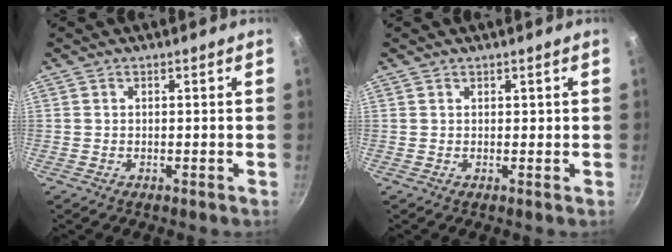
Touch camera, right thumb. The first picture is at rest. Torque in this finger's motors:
{"motor_torque": [-0.40, 0.24, -0.19, 0.19, -0.01]}